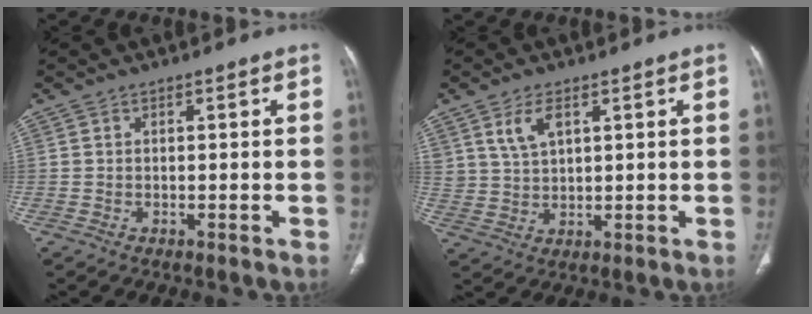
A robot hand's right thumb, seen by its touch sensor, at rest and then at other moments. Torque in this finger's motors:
{"motor_torque": [0.01, 0.04, 0.64, 0.47, 0.08]}